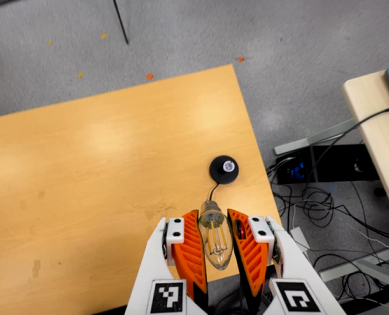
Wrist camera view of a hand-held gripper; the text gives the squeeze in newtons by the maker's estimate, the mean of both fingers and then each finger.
{"total": 20.9, "left": 22.4, "right": 19.4}